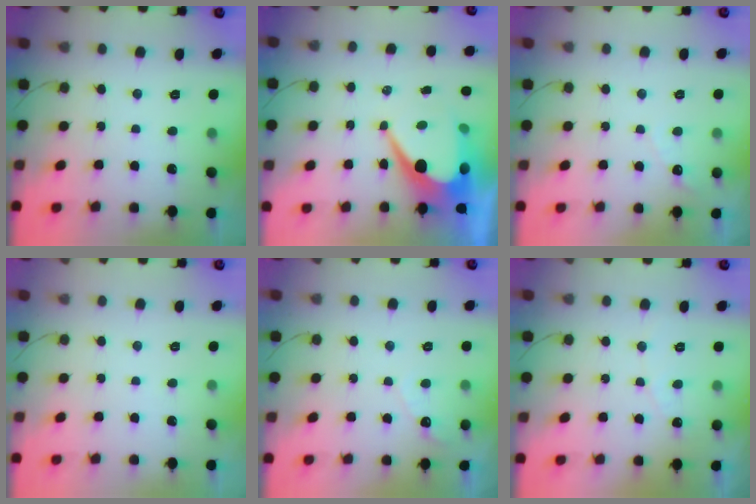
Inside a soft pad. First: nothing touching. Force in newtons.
{"total": 12.7, "press": 12.7, "slide": 1.1}
{"total": 2.9, "press": 2.9, "slide": 0.2}
{"total": 0.0}
{"total": 3.3, "press": 3.3, "slide": 0.3}
{"total": 2.5, "press": 2.5, "slide": 0.1}